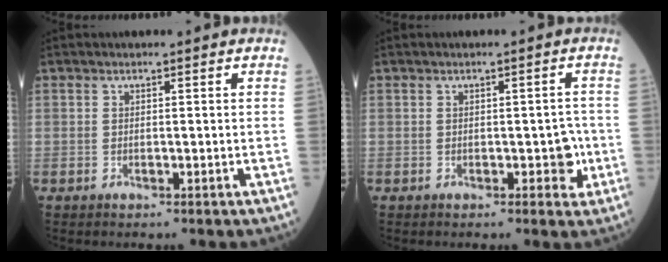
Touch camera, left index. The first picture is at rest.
{"total": 3.0, "force": [-0.7, 1.5, 2.4], "torque": [-0.025, 0.007, -0.002]}